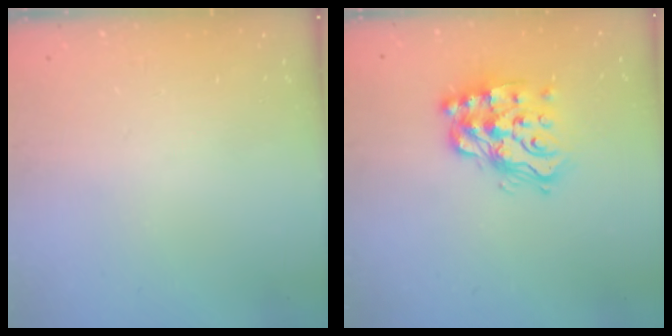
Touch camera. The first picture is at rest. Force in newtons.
{"total": 16.0, "press": 15.9, "slide": 1.1}